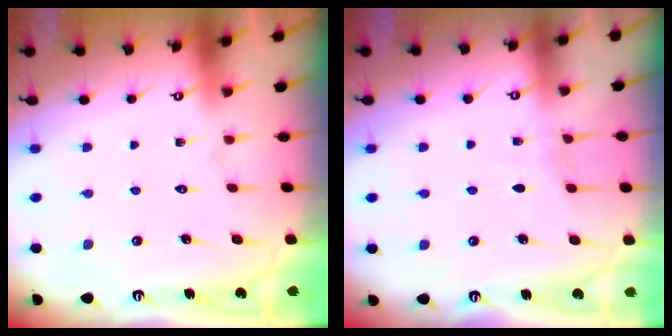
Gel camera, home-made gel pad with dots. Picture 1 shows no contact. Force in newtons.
{"total": 3.1, "press": 3.1, "slide": 0.3}